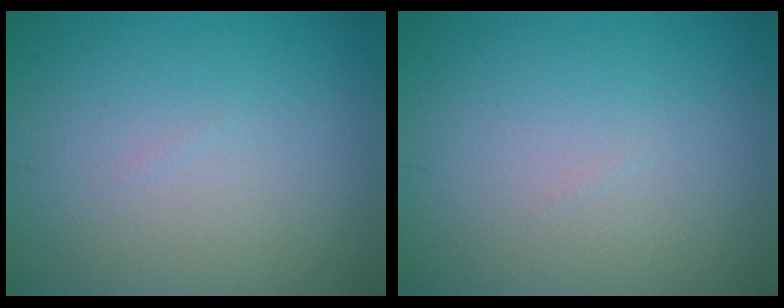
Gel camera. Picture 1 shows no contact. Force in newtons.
{"total": 0.0}